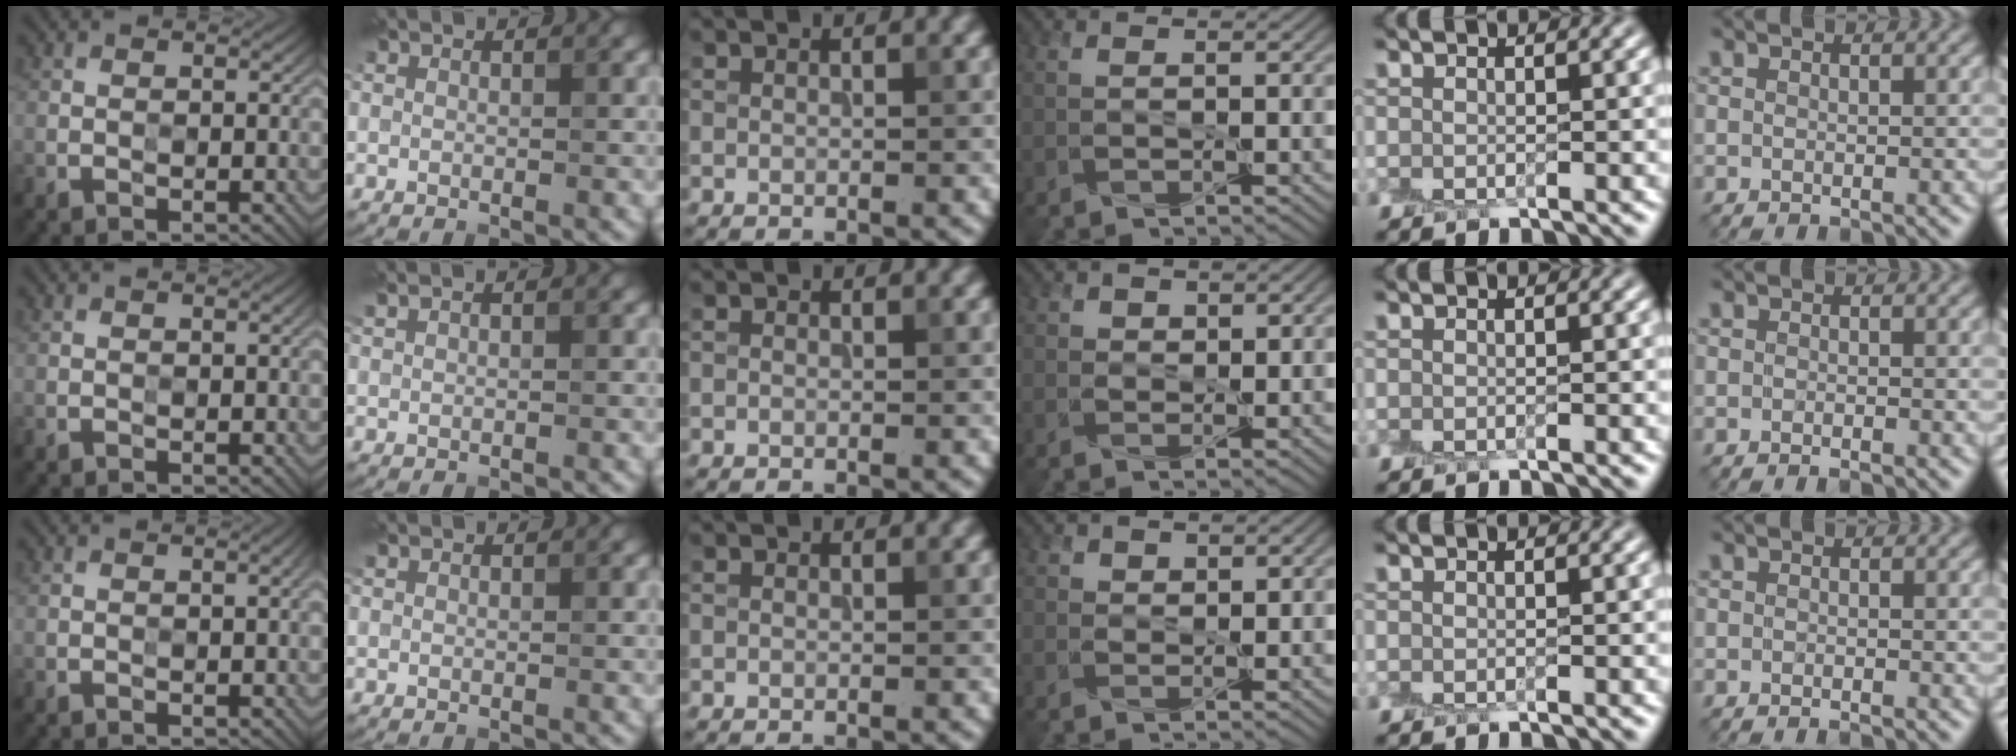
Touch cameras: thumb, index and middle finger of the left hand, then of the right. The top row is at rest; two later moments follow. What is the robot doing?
{"motion": "peel", "object": "plastic wrap"}